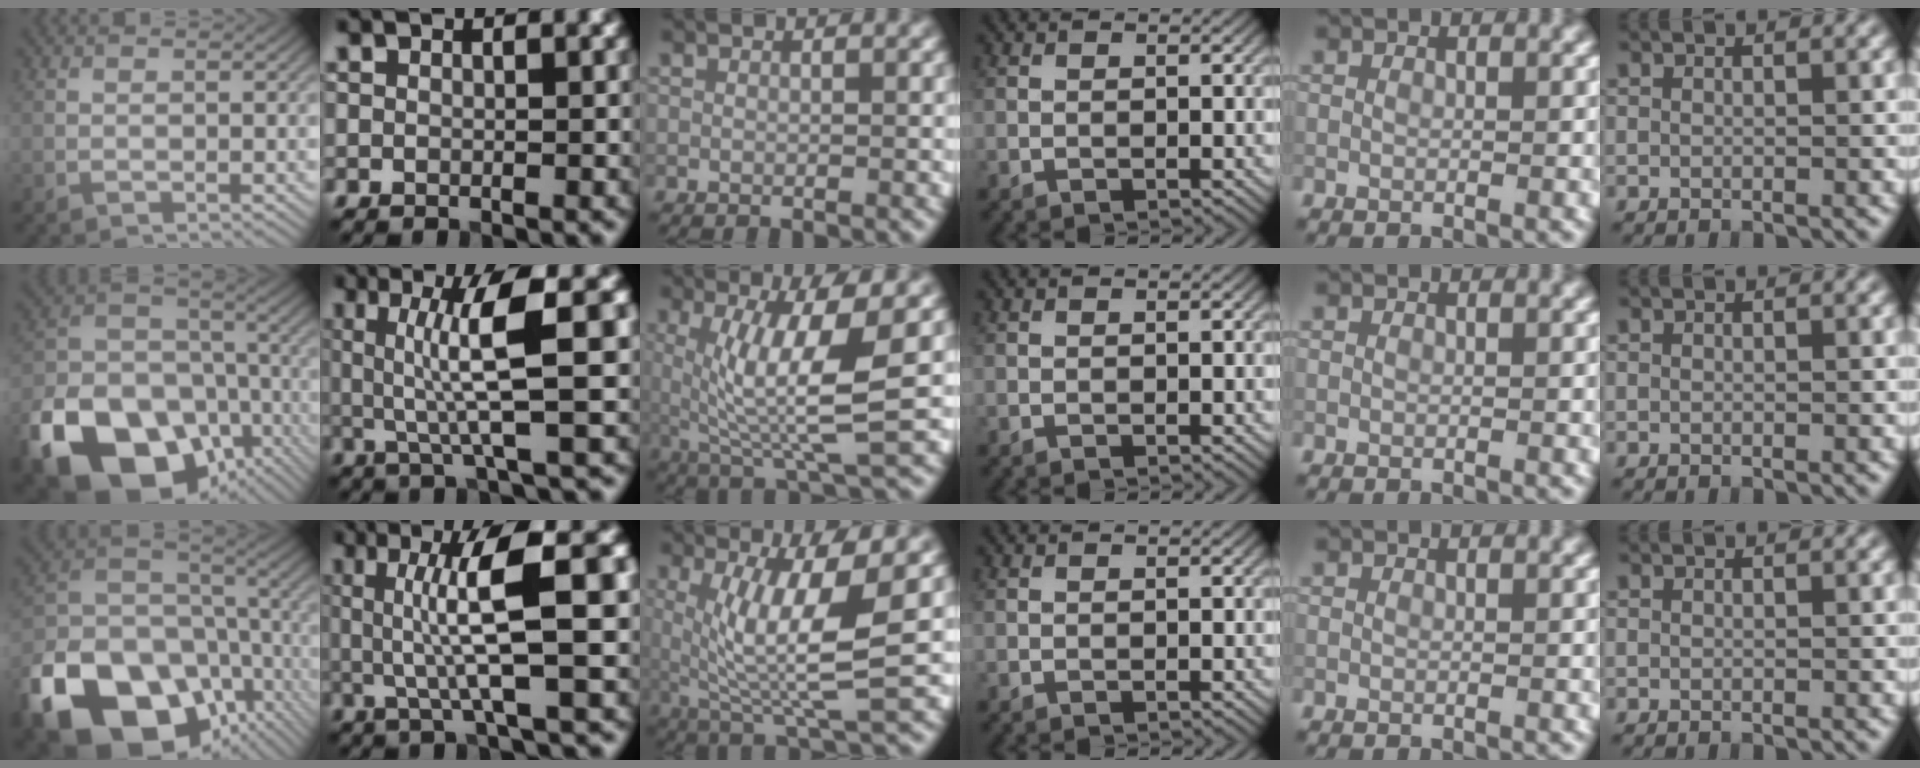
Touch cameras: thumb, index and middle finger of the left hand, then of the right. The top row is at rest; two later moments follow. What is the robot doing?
{"motion": "lift_and_place", "object": "calculator"}